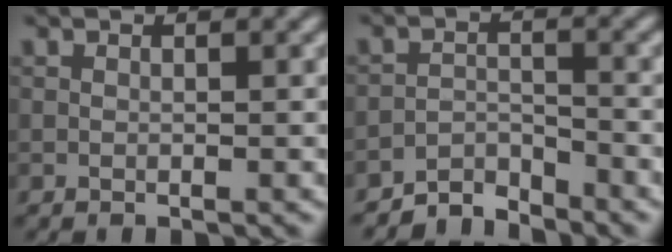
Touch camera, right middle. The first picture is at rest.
{"total": 3.0, "force": [-3.0, 0.2, -0.2], "torque": [0.005, 0.013, -0.055]}